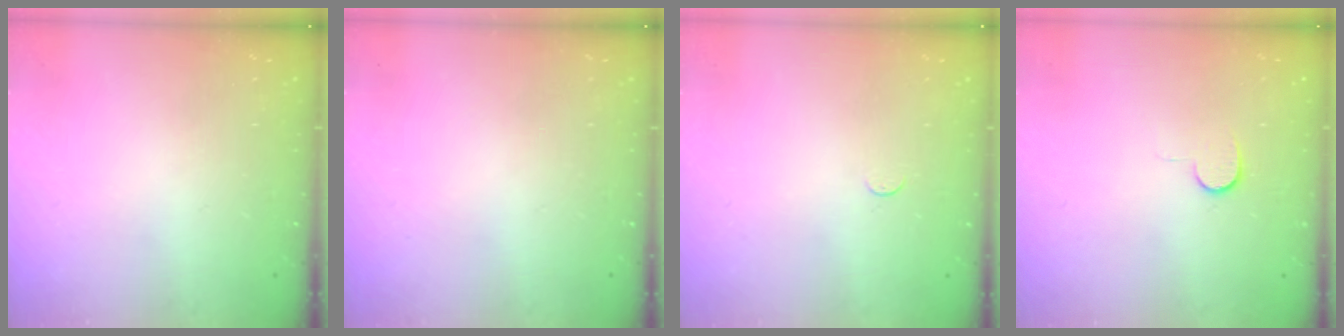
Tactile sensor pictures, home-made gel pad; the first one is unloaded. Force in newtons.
{"total": 0.0}
{"total": 2.4, "press": 2.4, "slide": 0.3}
{"total": 6.4, "press": 6.4, "slide": 0.4}